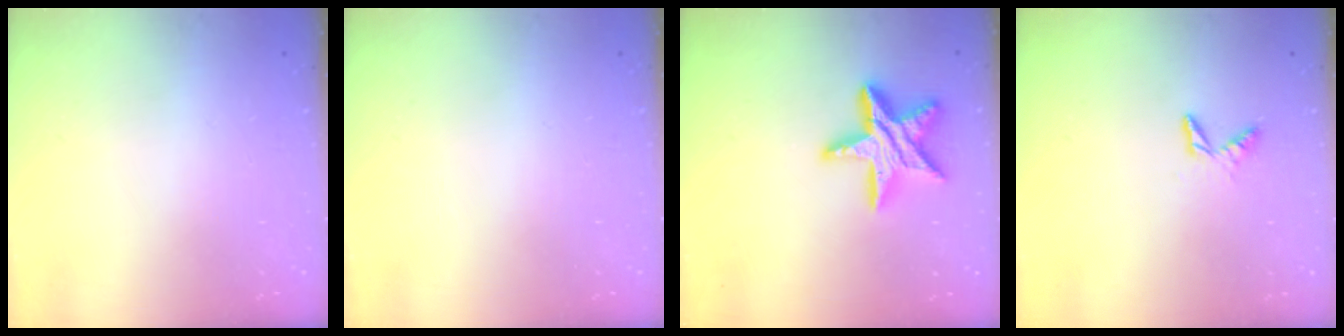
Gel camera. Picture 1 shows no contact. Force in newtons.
{"total": 0.0}
{"total": 16.8, "press": 16.8, "slide": 1.1}
{"total": 4.7, "press": 4.7, "slide": 0.5}